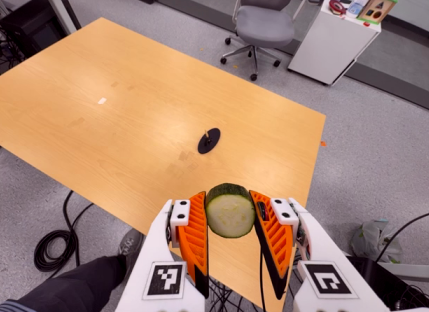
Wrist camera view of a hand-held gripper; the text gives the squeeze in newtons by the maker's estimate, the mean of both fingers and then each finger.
{"total": 13.6, "left": 14.1, "right": 13.1}